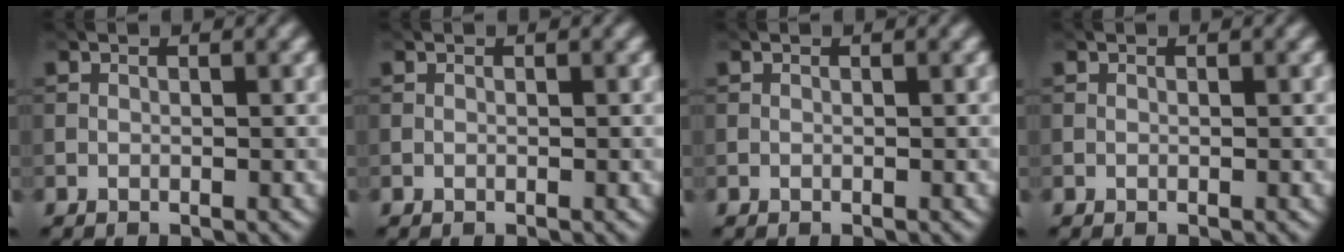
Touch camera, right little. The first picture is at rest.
{"total": 0.0}
{"total": 0.0}
{"total": 0.0}